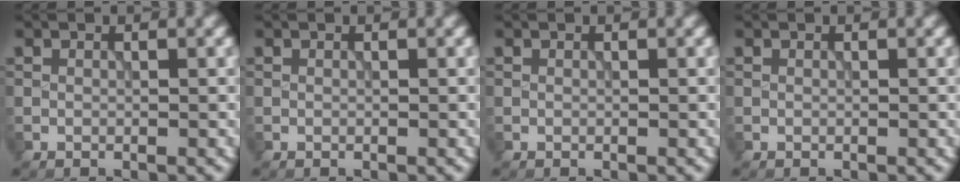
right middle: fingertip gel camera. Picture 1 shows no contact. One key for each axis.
{"total": 0.0}
{"total": 0.0}
{"total": 0.0}